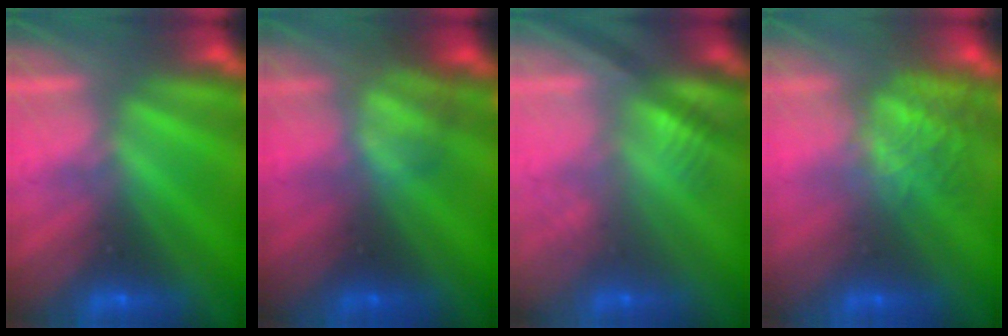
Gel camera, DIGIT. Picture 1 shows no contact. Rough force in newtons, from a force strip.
{"total": 2.3}
{"total": 2.7}
{"total": 4.7}